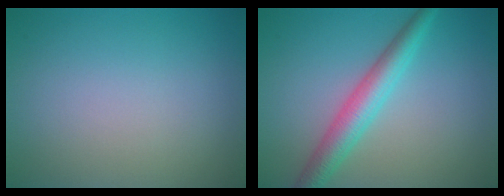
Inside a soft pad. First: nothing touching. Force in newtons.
{"total": 4.1, "press": 4.1, "slide": 0.1}